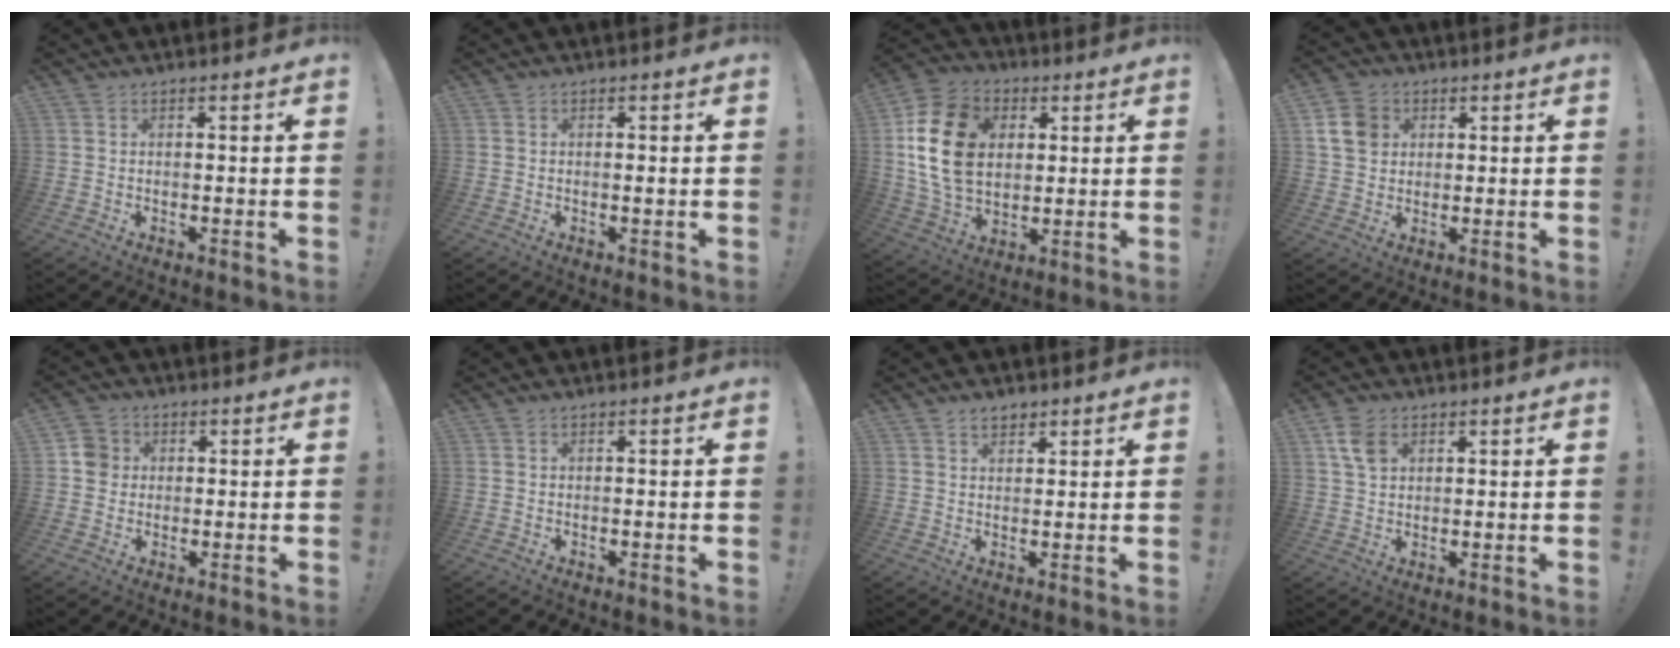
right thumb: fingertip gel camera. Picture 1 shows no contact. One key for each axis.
{"total": 0.5, "fx": -0.1, "fy": -0.2, "fz": 0.4, "tx": -0.001, "ty": -0.004, "tz": -0.004}
{"total": 20.3, "fx": 4.2, "fy": 15.0, "fz": 13.0, "tx": -0.233, "ty": -0.009, "tz": 0.076}
{"total": 8.9, "fx": 2.7, "fy": 7.4, "fz": 4.0, "tx": -0.063, "ty": 0.000, "tz": 0.057}
{"total": 5.4, "fx": 0.7, "fy": 5.1, "fz": 1.8, "tx": -0.019, "ty": 0.011, "tz": 0.014}
{"total": 0.0}
{"total": 3.0, "fx": 2.3, "fy": 1.7, "fz": 1.0, "tx": -0.005, "ty": -0.015, "tz": 0.040}
{"total": 6.4, "fx": 2.7, "fy": 4.4, "fz": 3.8, "tx": -0.075, "ty": -0.001, "tz": 0.054}